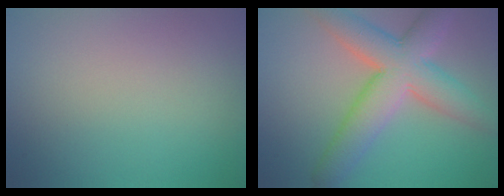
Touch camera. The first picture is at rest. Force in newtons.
{"total": 8.2, "press": 8.1, "slide": 0.4}